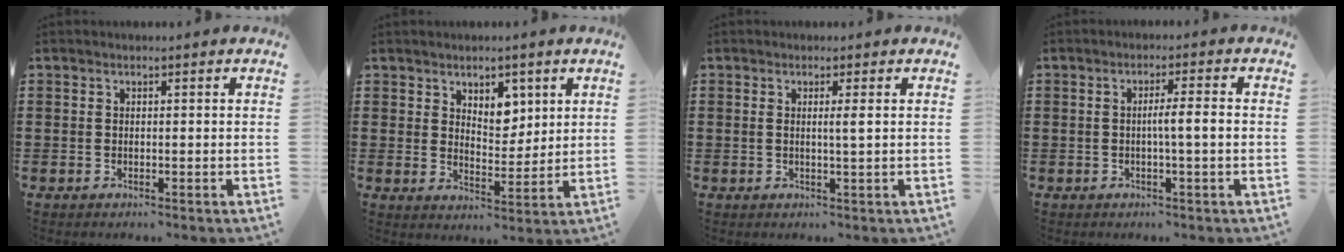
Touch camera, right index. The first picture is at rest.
{"total": 4.6, "force": [3.1, 2.9, 1.9], "torque": [-0.033, -0.002, 0.053]}
{"total": 1.7, "force": [0.3, -0.3, 1.6], "torque": [-0.030, -0.004, 0.002]}
{"total": 3.4, "force": [-0.4, 0.0, 3.3], "torque": [-0.058, -0.004, -0.009]}